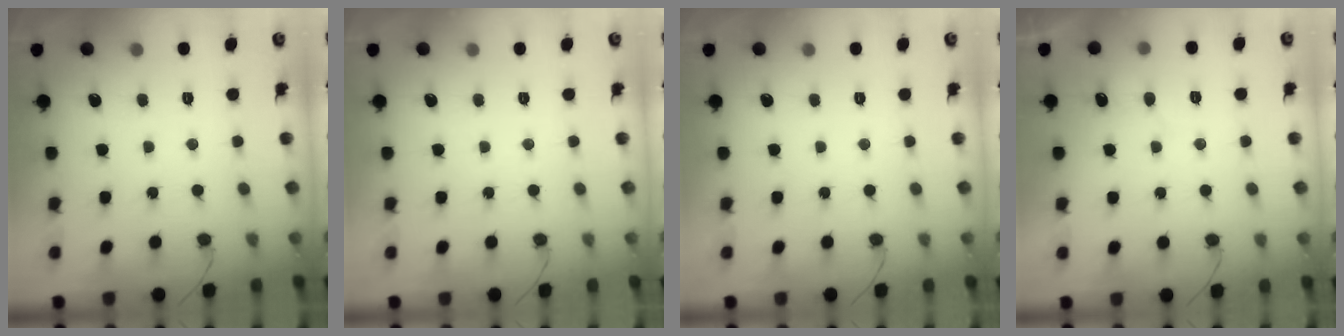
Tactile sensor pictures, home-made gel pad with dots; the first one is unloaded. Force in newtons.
{"total": 0.0}
{"total": 0.0}
{"total": 5.4, "press": 5.4, "slide": 0.2}